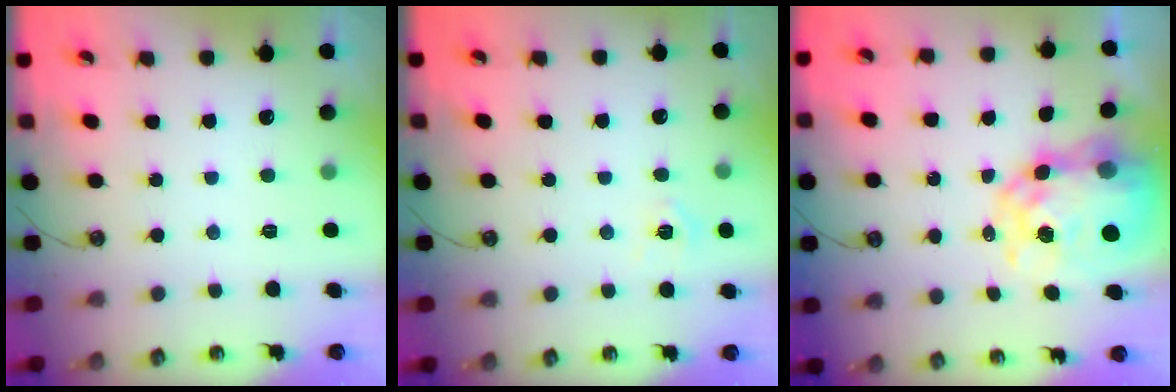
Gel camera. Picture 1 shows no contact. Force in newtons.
{"total": 6.0, "press": 6.0, "slide": 0.6}
{"total": 13.2, "press": 13.2, "slide": 1.0}